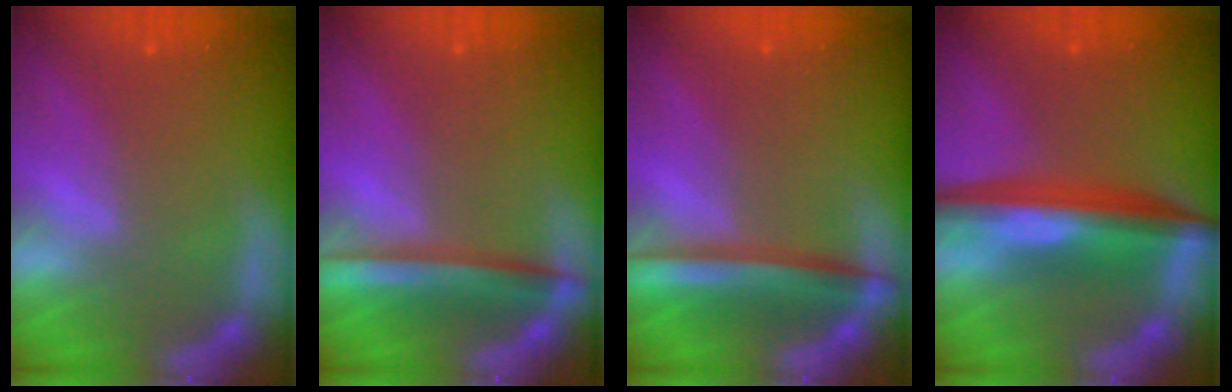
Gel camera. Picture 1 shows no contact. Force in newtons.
{"total": 5.0}
{"total": 5.5}
{"total": 8.1}